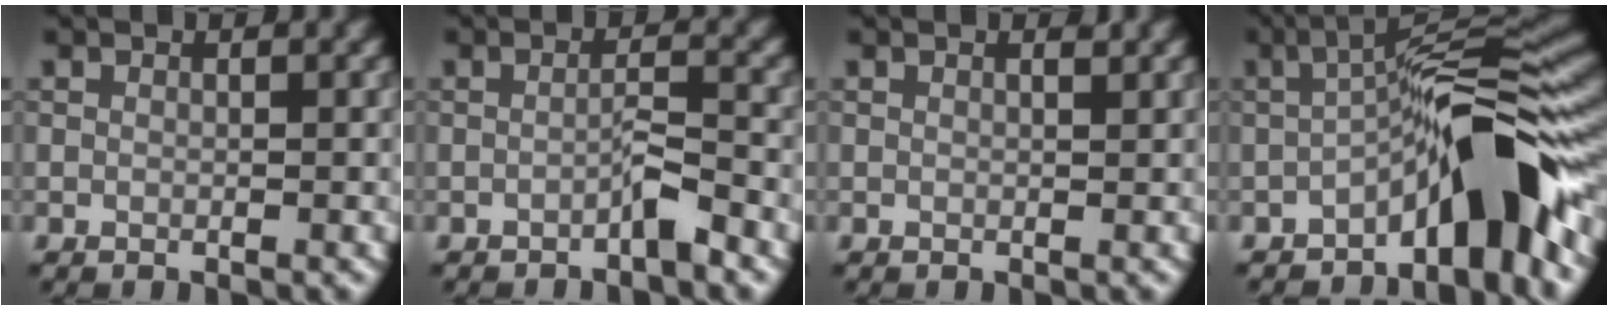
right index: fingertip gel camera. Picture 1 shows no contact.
{"total": 1.7, "force": [-1.1, 0.0, 1.3], "torque": [-0.021, 0.010, -0.024]}
{"total": 0.6, "force": [0.4, 0.0, 0.4], "torque": [-0.007, -0.001, 0.005]}
{"total": 9.3, "force": [-4.0, 1.9, 8.2], "torque": [-0.101, 0.022, -0.080]}